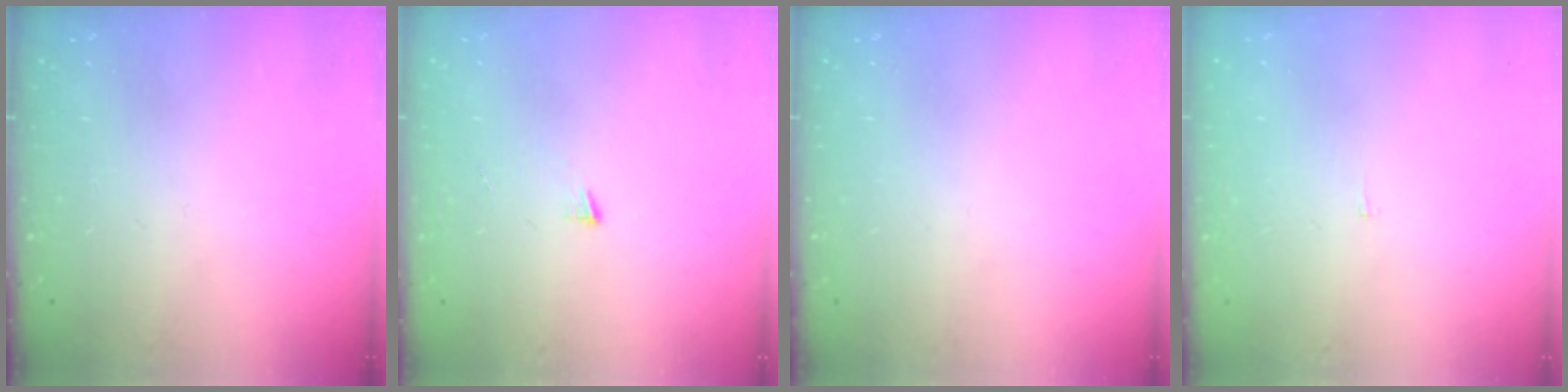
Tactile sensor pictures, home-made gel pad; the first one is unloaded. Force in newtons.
{"total": 3.0, "press": 3.0, "slide": 0.3}
{"total": 0.0}
{"total": 1.9, "press": 1.9, "slide": 0.1}